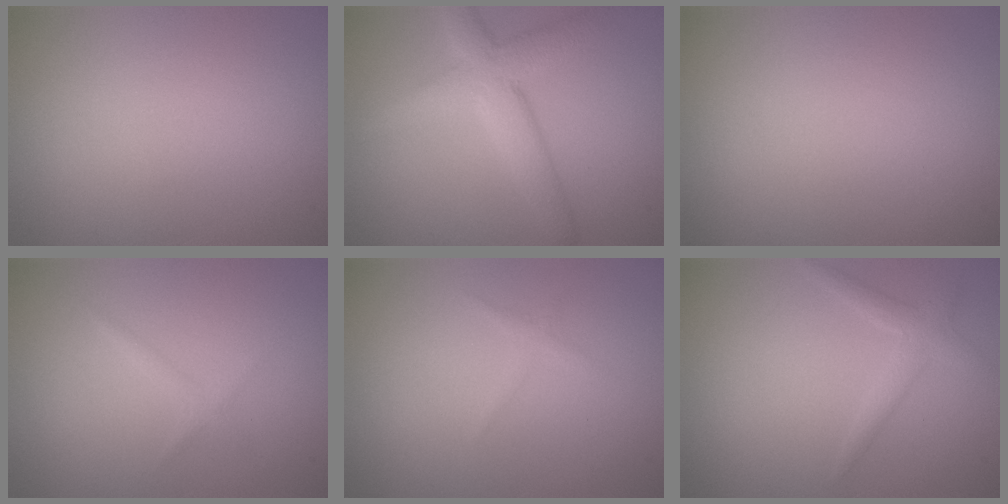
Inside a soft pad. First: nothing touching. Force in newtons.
{"total": 4.9, "press": 4.9, "slide": 0.3}
{"total": 0.0}
{"total": 0.9, "press": 0.9, "slide": 0.0}
{"total": 0.7, "press": 0.7, "slide": 0.1}
{"total": 1.7, "press": 1.7, "slide": 0.0}